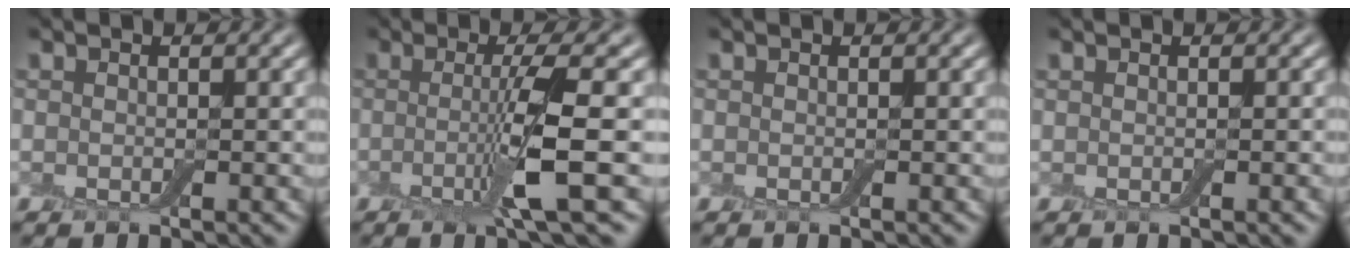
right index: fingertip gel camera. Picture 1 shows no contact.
{"total": 4.7, "force": [-0.7, 0.3, 4.7], "torque": [-0.084, -0.002, -0.022]}
{"total": 0.0}
{"total": 0.8, "force": [0.0, 0.1, 0.7], "torque": [-0.009, 0.001, 0.000]}